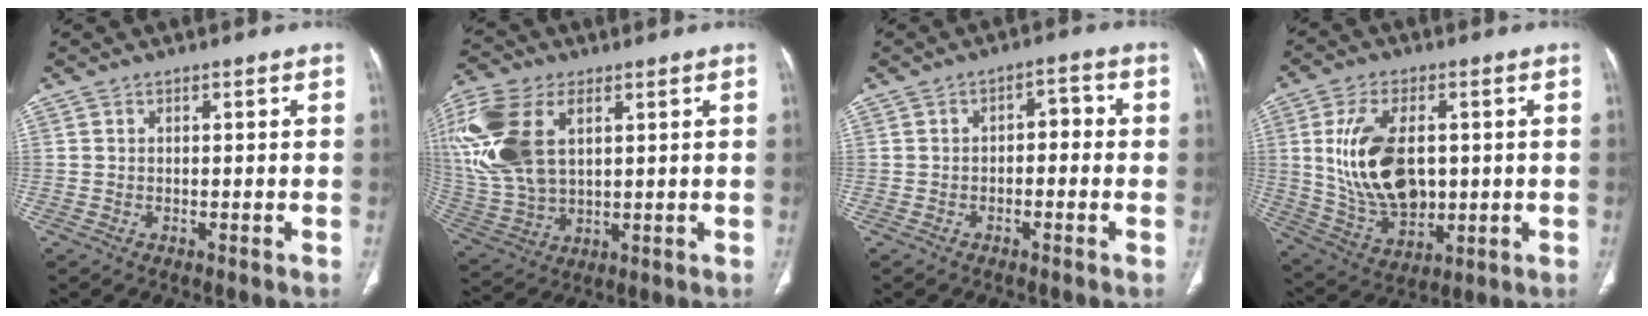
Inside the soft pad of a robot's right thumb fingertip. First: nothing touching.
{"total": 20.9, "force": [6.3, 12.4, 15.6], "torque": [-0.373, -0.005, 0.126]}
{"total": 3.7, "force": [-0.5, 2.2, 3.0], "torque": [-0.027, 0.023, -0.016]}
{"total": 16.1, "force": [1.8, 9.6, 12.7], "torque": [-0.223, -0.010, 0.048]}